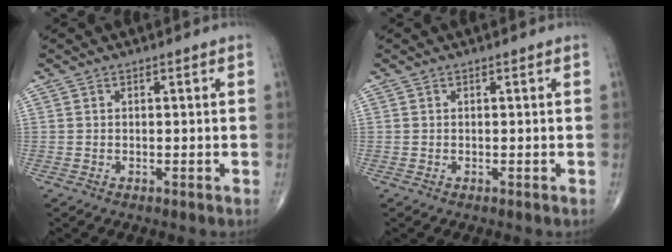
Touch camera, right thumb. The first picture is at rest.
{"total": 0.0}